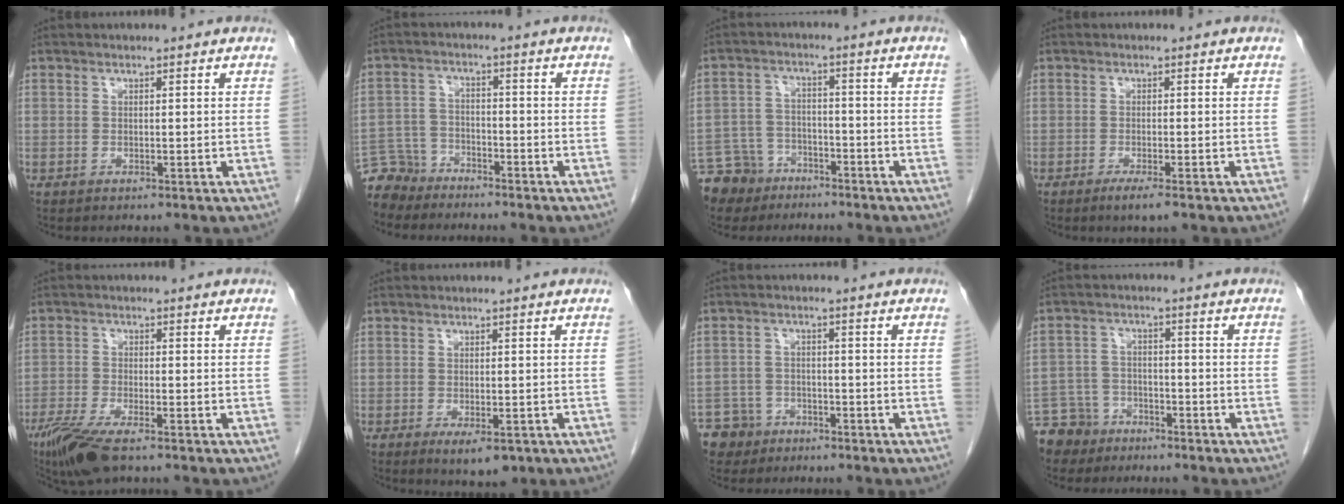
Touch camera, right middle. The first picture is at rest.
{"total": 6.6, "force": [-5.9, 2.9, -0.5], "torque": [0.011, 0.001, -0.115]}
{"total": 8.5, "force": [-6.5, 5.4, 1.1], "torque": [-0.035, 0.002, -0.115]}
{"total": 2.1, "force": [-1.4, 0.0, 1.6], "torque": [-0.029, -0.005, -0.025]}
{"total": 8.0, "force": [-5.6, 1.4, 5.5], "torque": [-0.104, -0.020, -0.100]}
{"total": 3.7, "force": [-1.8, 1.4, 2.9], "torque": [-0.039, -0.005, -0.018]}
{"total": 5.5, "force": [-3.8, 4.0, 0.0], "torque": [0.003, 0.005, -0.068]}
{"total": 7.5, "force": [-5.9, 4.5, 0.4], "torque": [-0.015, 0.000, -0.110]}